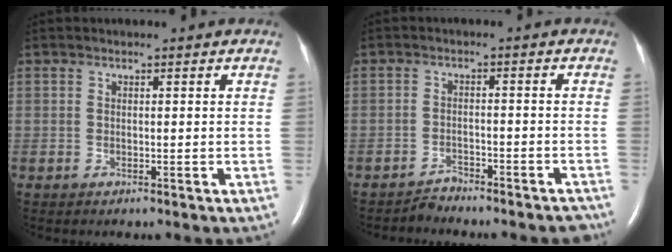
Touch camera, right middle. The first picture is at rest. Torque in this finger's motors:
{"motor_torque": [-0.23, -0.14, 0.00, 0.00]}